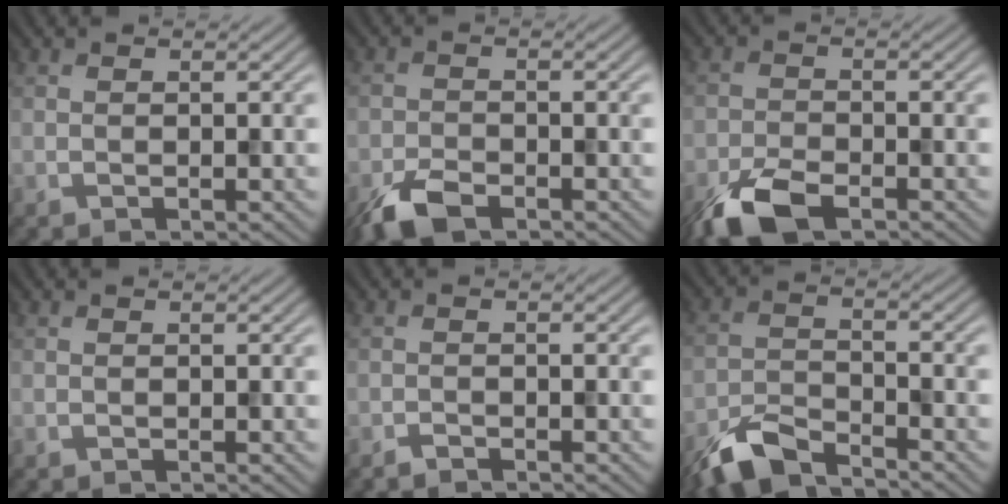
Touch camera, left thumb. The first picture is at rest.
{"total": 5.0, "force": [-3.5, 2.1, 2.9], "torque": [-0.059, -0.007, -0.073]}
{"total": 6.6, "force": [-4.3, 2.7, 4.2], "torque": [-0.085, -0.010, -0.090]}
{"total": 0.0}
{"total": 1.0, "force": [-0.9, 0.2, 0.3], "torque": [-0.005, -0.001, -0.019]}
{"total": 6.4, "force": [-5.3, 1.7, 3.1], "torque": [-0.063, -0.007, -0.117]}